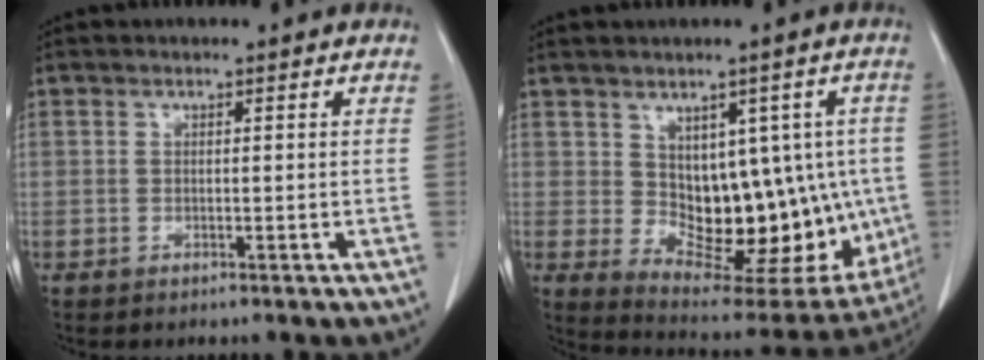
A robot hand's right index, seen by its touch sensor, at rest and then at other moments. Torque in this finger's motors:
{"motor_torque": [0.46, 0.21, 0.27, 0.11]}